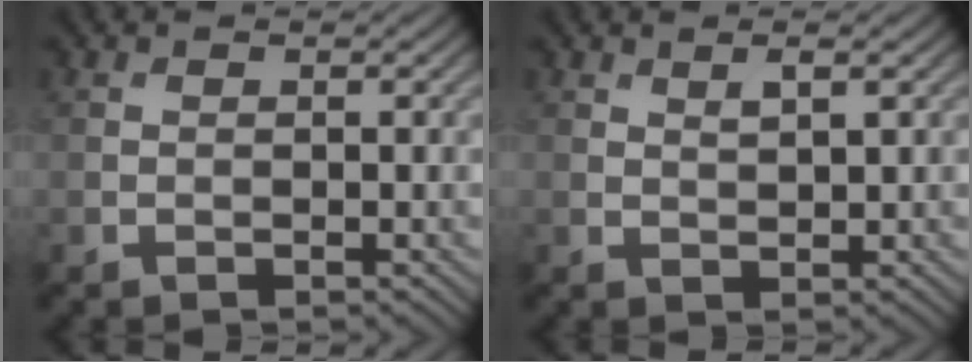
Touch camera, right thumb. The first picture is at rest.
{"total": 1.5, "force": [1.0, 0.4, 1.1], "torque": [-0.025, 0.000, 0.020]}